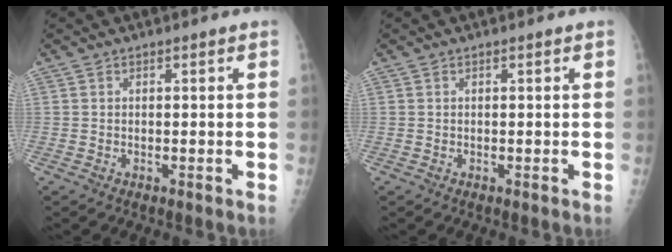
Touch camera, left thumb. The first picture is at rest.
{"total": 0.0}